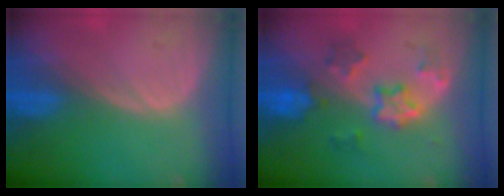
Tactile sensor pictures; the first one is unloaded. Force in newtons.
{"total": 6.1, "press": 6.0, "slide": 1.1}